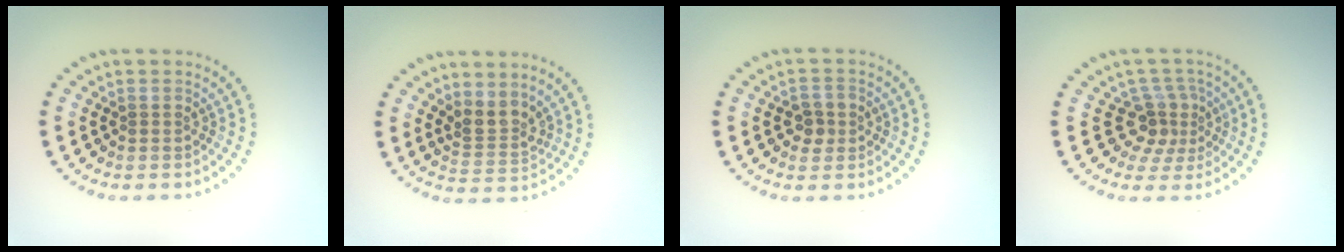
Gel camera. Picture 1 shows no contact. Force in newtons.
{"total": 2.6, "press": 1.9, "slide": 1.8}
{"total": 2.0, "press": 2.0, "slide": 0.4}
{"total": 3.1, "press": 2.2, "slide": 2.2}